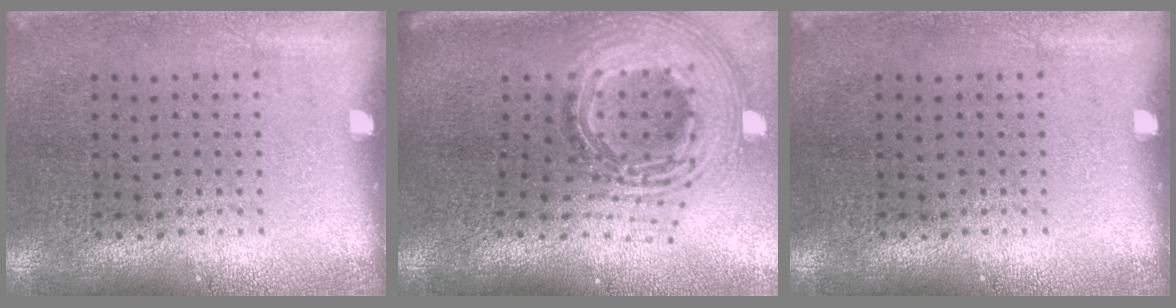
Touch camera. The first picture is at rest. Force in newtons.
{"total": 3.0, "press": 2.0, "slide": 2.2}
{"total": 0.0}